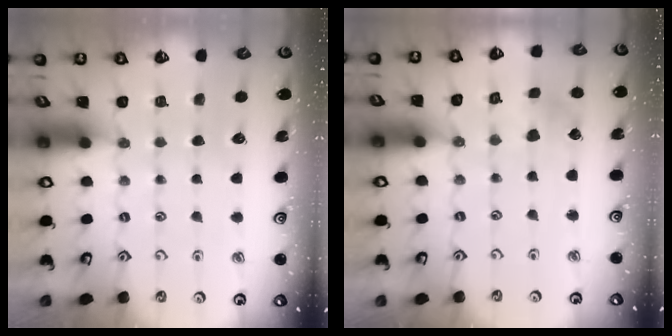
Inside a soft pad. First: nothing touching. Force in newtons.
{"total": 3.5, "press": 3.5, "slide": 0.2}